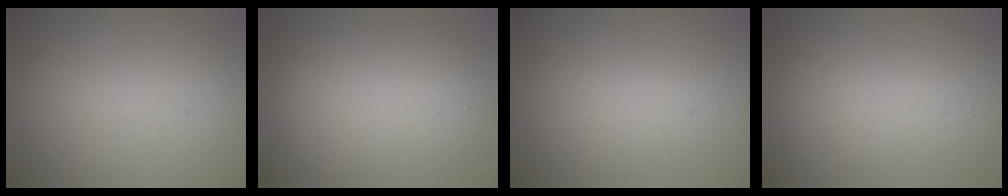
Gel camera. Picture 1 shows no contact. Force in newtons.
{"total": 6.1, "press": 6.1, "slide": 0.1}
{"total": 2.2, "press": 2.2, "slide": 0.0}
{"total": 2.1, "press": 2.1, "slide": 0.1}